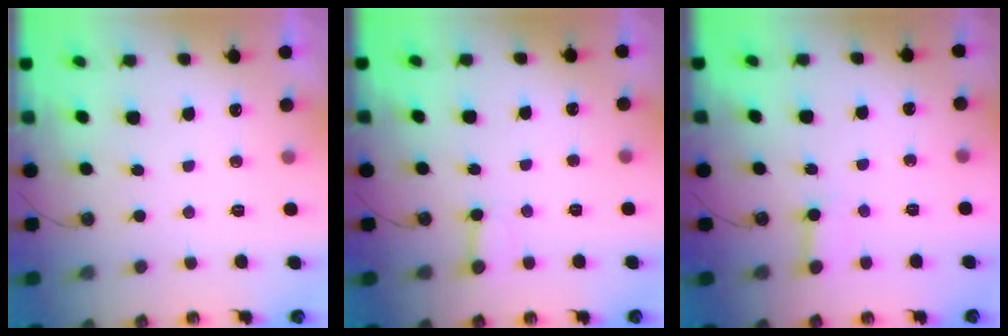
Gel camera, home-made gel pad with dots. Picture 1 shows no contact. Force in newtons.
{"total": 2.6, "press": 2.6, "slide": 0.4}
{"total": 3.1, "press": 3.1, "slide": 0.5}